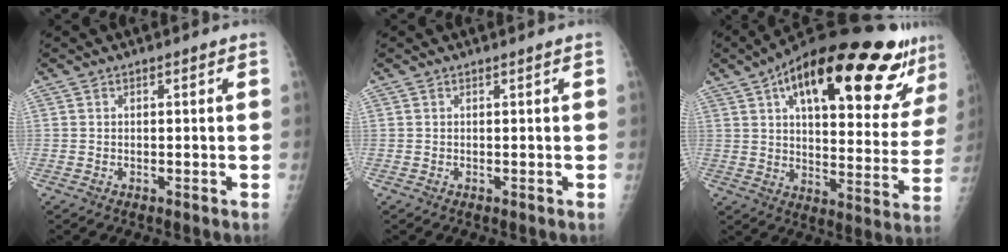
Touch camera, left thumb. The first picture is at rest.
{"total": 0.0}
{"total": 31.4, "force": [17.8, 10.5, 23.7], "torque": [-0.326, -0.023, 0.264]}